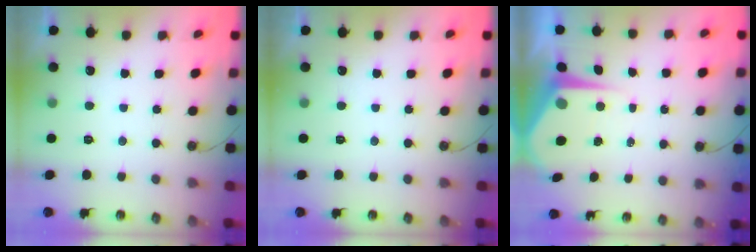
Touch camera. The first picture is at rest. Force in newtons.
{"total": 0.0}
{"total": 6.4, "press": 6.3, "slide": 0.6}